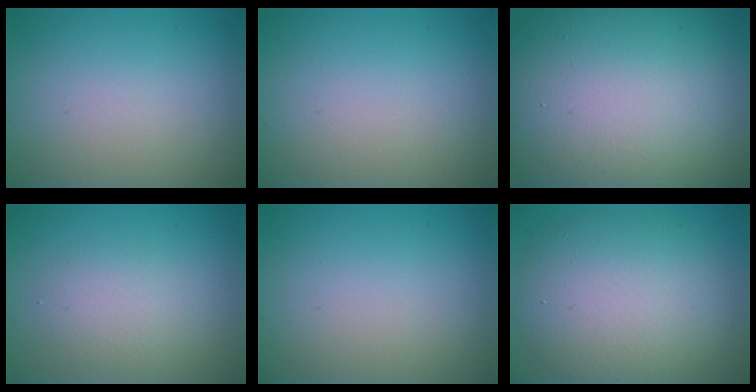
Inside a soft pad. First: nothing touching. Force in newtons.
{"total": 0.0}
{"total": 20.6, "press": 20.6, "slide": 1.3}
{"total": 2.5, "press": 2.5, "slide": 0.1}
{"total": 0.0}
{"total": 8.6, "press": 8.6, "slide": 0.3}